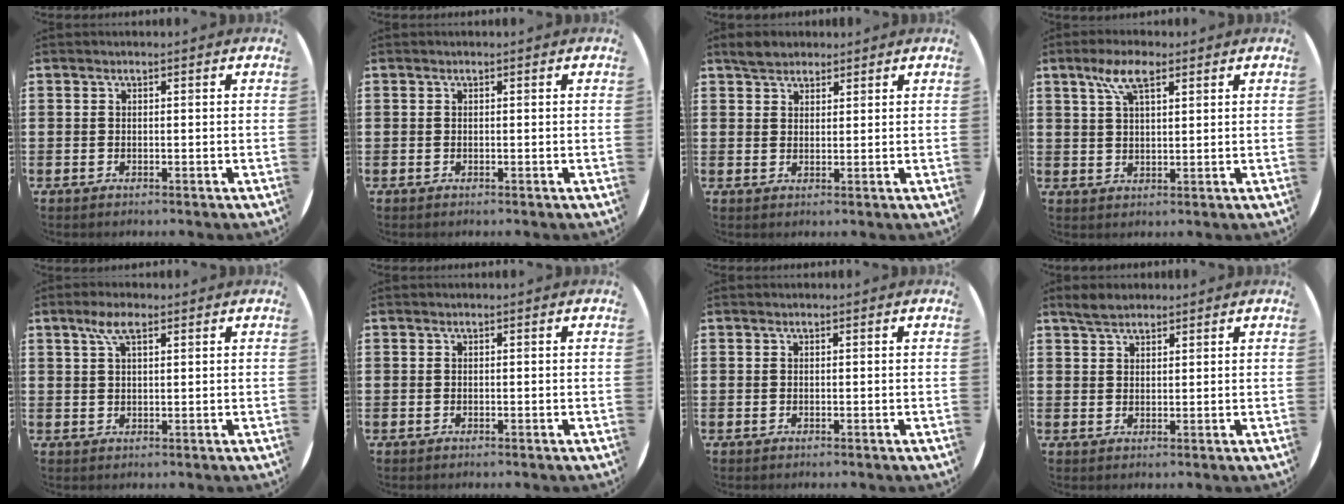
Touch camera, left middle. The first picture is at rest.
{"total": 0.0}
{"total": 2.8, "force": [2.5, 1.1, 0.3], "torque": [-0.002, 0.004, 0.048]}
{"total": 5.8, "force": [3.4, 2.1, 4.2], "torque": [-0.091, 0.010, 0.060]}
{"total": 4.1, "force": [2.4, 1.3, 3.1], "torque": [-0.066, 0.009, 0.040]}
{"total": 0.0}
{"total": 0.0}
{"total": 2.8, "force": [2.4, 1.0, 0.9], "torque": [-0.021, 0.007, 0.046]}